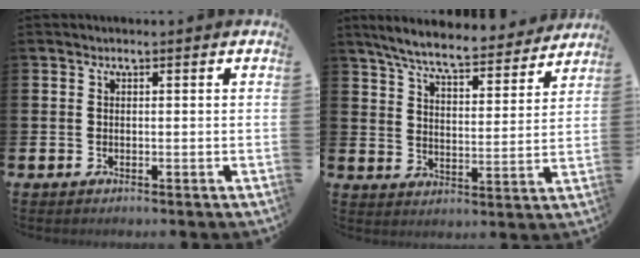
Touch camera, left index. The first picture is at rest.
{"total": 7.5, "force": [6.9, 0.9, 2.7], "torque": [-0.076, -0.045, 0.118]}